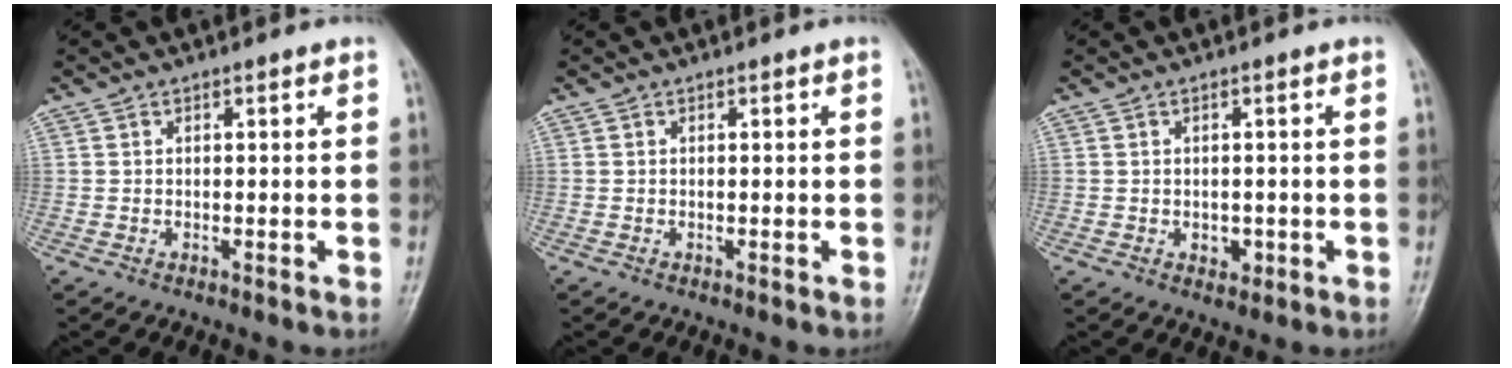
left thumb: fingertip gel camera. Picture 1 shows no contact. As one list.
[{"total": 0.0}, {"total": 2.1, "force": [-0.4, 1.6, 1.2], "torque": [-0.008, 0.001, -0.002]}]